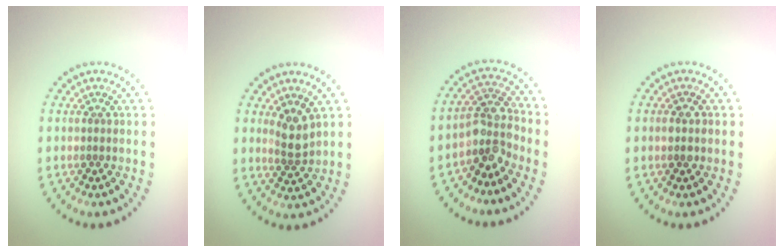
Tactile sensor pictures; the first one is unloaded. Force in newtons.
{"total": 2.2, "press": 1.8, "slide": 1.3}
{"total": 3.6, "press": 3.0, "slide": 2.0}
{"total": 1.6, "press": 1.6, "slide": 0.1}